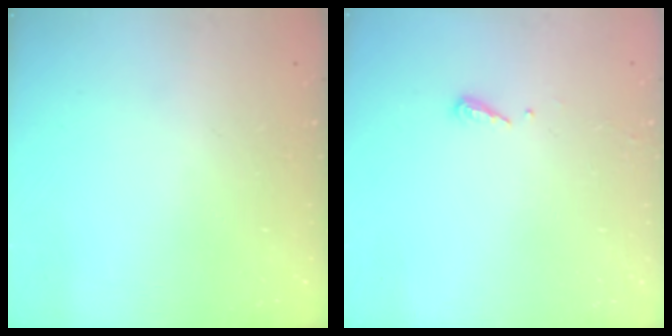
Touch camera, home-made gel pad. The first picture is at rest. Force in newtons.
{"total": 5.3, "press": 5.3, "slide": 0.5}